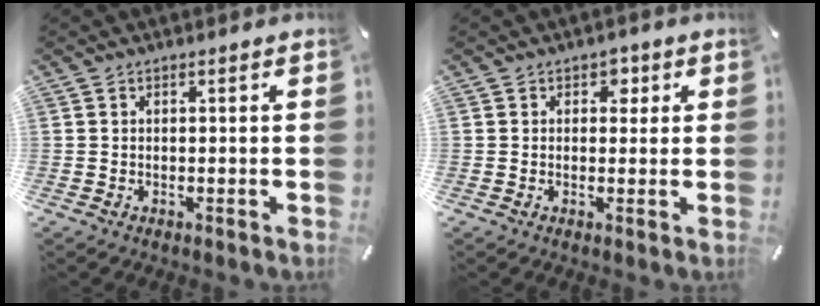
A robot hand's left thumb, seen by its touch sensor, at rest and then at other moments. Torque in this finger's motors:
{"motor_torque": [-0.02, 0.12, -0.04, -0.13, 0.02]}